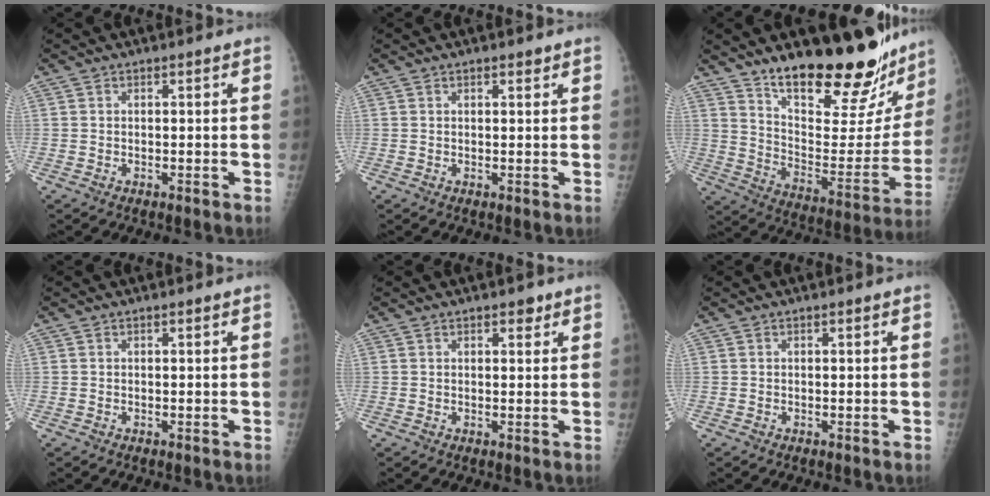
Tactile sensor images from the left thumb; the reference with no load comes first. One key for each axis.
{"total": 1.1, "fx": 0.8, "fy": 0.5, "fz": 0.7, "tx": -0.006, "ty": -0.003, "tz": 0.011}
{"total": 25.9, "fx": 20.7, "fy": 7.9, "fz": 13.4, "tx": -0.155, "ty": -0.123, "tz": 0.302}
{"total": 0.0}
{"total": 1.9, "fx": 1.2, "fy": 1.0, "fz": 1.1, "tx": -0.004, "ty": -0.004, "tz": 0.014}
{"total": 0.0}